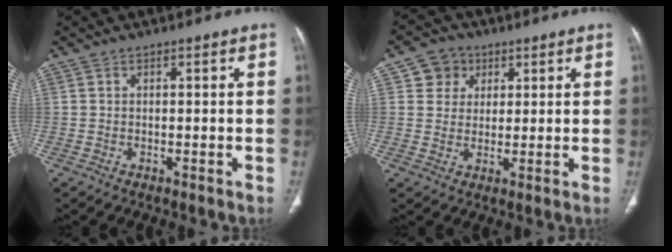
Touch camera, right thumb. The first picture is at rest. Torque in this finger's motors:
{"motor_torque": [-0.05, 0.05, 0.08, -0.08, 0.02]}